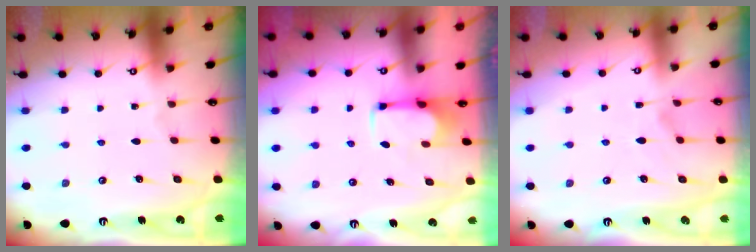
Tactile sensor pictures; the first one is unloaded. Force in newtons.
{"total": 2.7, "press": 2.5, "slide": 0.9}
{"total": 4.3, "press": 4.1, "slide": 1.3}